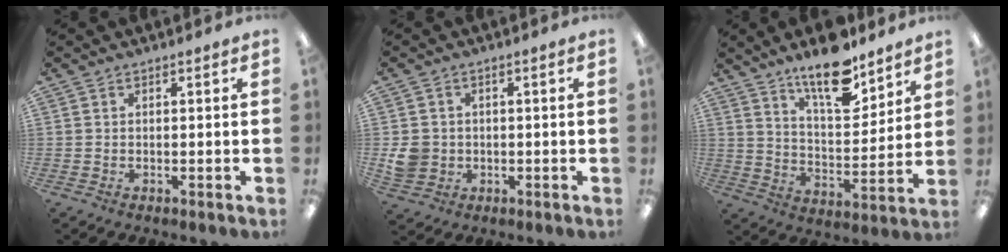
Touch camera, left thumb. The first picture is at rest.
{"total": 5.3, "force": [-0.3, 4.9, 2.0], "torque": [-0.045, 0.005, -0.004]}
{"total": 14.8, "force": [11.5, 5.1, 7.7], "torque": [-0.118, -0.077, 0.198]}